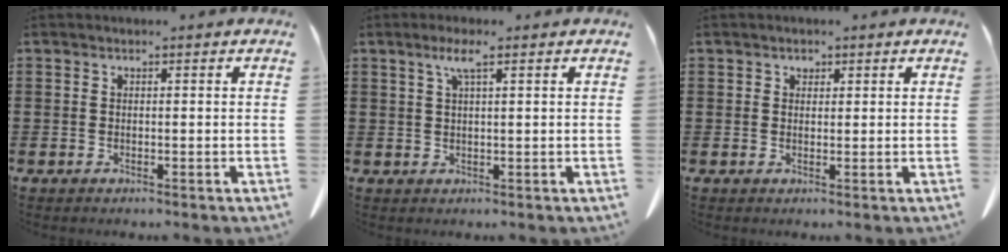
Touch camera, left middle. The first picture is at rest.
{"total": 3.0, "force": [1.5, 0.3, 2.5], "torque": [-0.055, 0.003, 0.026]}
{"total": 1.0, "force": [0.6, 0.7, 0.3], "torque": [-0.001, -0.002, 0.010]}